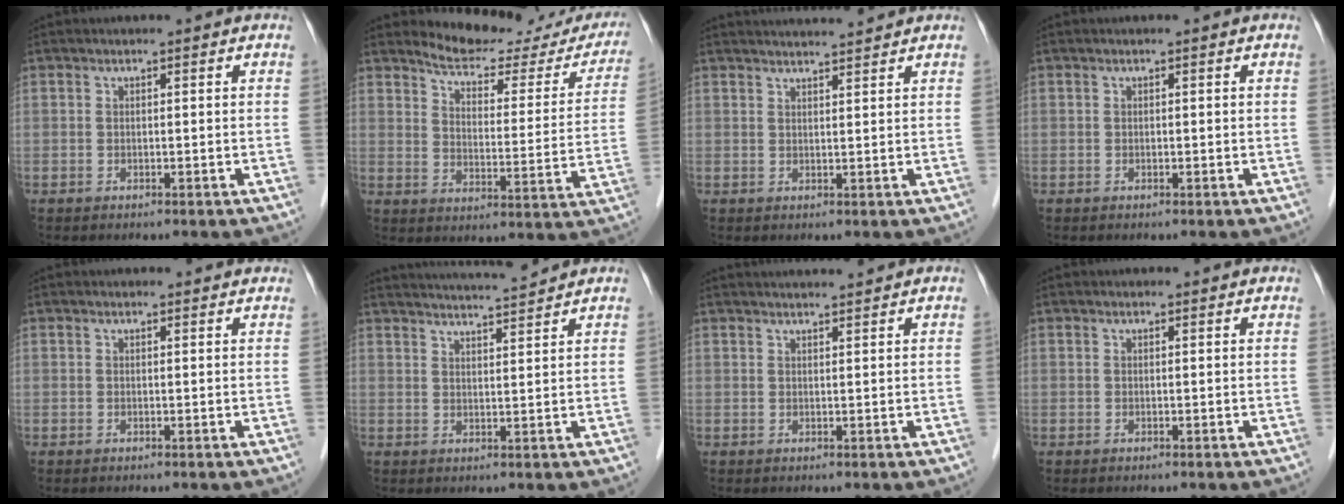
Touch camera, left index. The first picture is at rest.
{"total": 18.2, "force": [16.8, 4.6, 5.1], "torque": [-0.048, -0.048, 0.195]}
{"total": 5.8, "force": [5.6, -0.4, 1.5], "torque": [-0.024, 0.022, 0.077]}
{"total": 0.0}
{"total": 2.5, "force": [2.5, 0.5, 0.2], "torque": [-0.011, 0.008, 0.021]}
{"total": 7.7, "force": [7.5, -0.7, 2.0], "torque": [-0.041, 0.011, 0.112]}
{"total": 4.3, "force": [4.1, -0.2, 1.2], "torque": [-0.017, 0.021, 0.056]}
{"total": 1.2, "force": [1.1, 0.2, 0.1], "torque": [-0.011, 0.007, 0.013]}